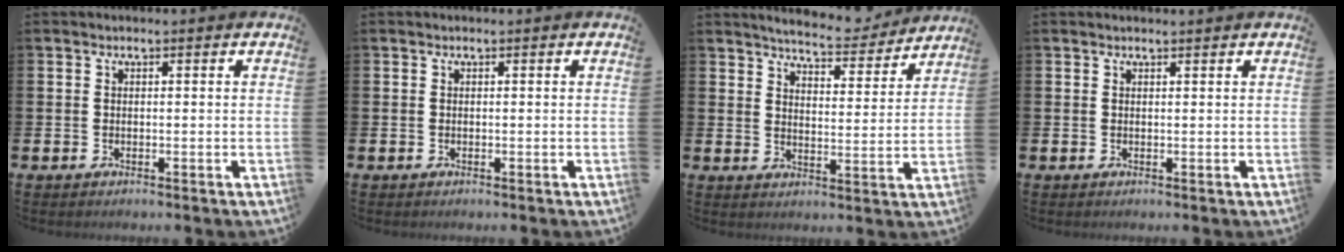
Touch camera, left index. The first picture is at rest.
{"total": 0.0}
{"total": 6.1, "force": [5.9, 0.6, 1.1], "torque": [-0.031, -0.041, 0.101]}
{"total": 0.5, "force": [0.5, -0.1, 0.0], "torque": [0.002, -0.002, 0.009]}